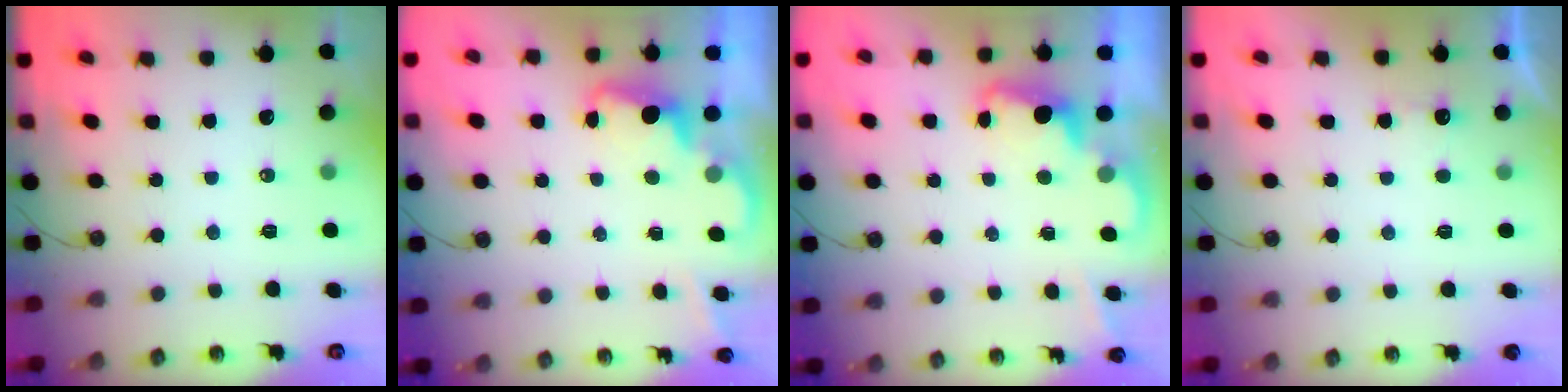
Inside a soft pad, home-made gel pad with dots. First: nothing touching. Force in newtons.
{"total": 2.0, "press": 1.9, "slide": 0.5}
{"total": 2.3, "press": 2.2, "slide": 0.6}
{"total": 1.9, "press": 1.8, "slide": 0.8}